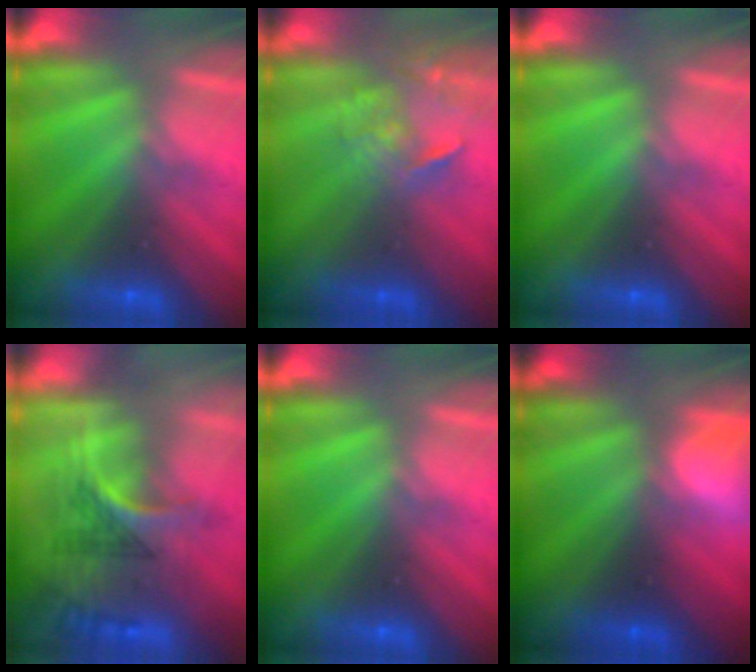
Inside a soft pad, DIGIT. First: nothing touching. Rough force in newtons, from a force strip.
{"total": 4.1}
{"total": 0.0}
{"total": 2.9}
{"total": 0.0}
{"total": 2.6}